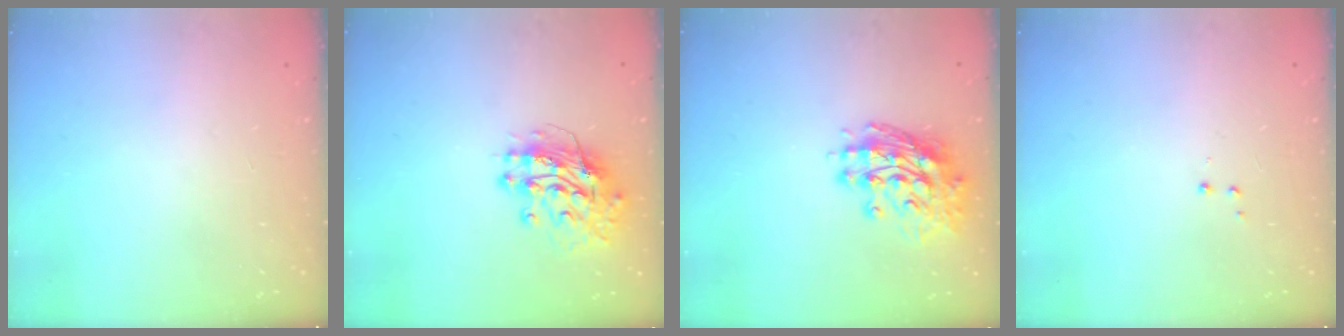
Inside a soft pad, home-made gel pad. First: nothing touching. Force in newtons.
{"total": 12.8, "press": 12.7, "slide": 1.1}
{"total": 11.8, "press": 11.7, "slide": 1.3}
{"total": 2.8, "press": 2.7, "slide": 0.5}